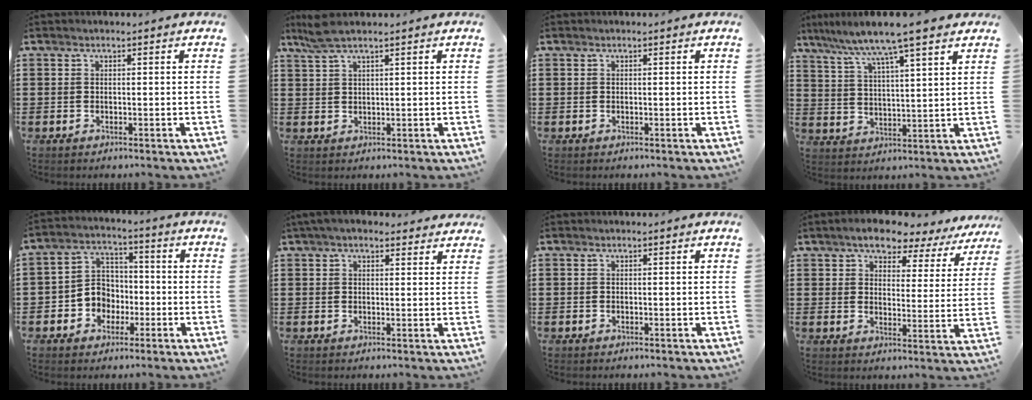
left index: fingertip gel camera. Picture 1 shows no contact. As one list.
[{"total": 3.5, "force": [2.6, 0.4, 2.4], "torque": [-0.053, 0.004, 0.047]}, {"total": 0.0}, {"total": 7.3, "force": [6.2, -0.5, 3.9], "torque": [-0.100, -0.035, 0.100]}, {"total": 6.2, "force": [-2.1, 5.5, 1.9], "torque": [-0.065, 0.013, -0.046]}, {"total": 3.4, "force": [2.9, 1.1, 1.6], "torque": [-0.038, 0.002, 0.053]}, {"total": 0.0}, {"total": 5.9, "force": [5.3, 1.4, 2.1], "torque": [-0.051, -0.026, 0.088]}]